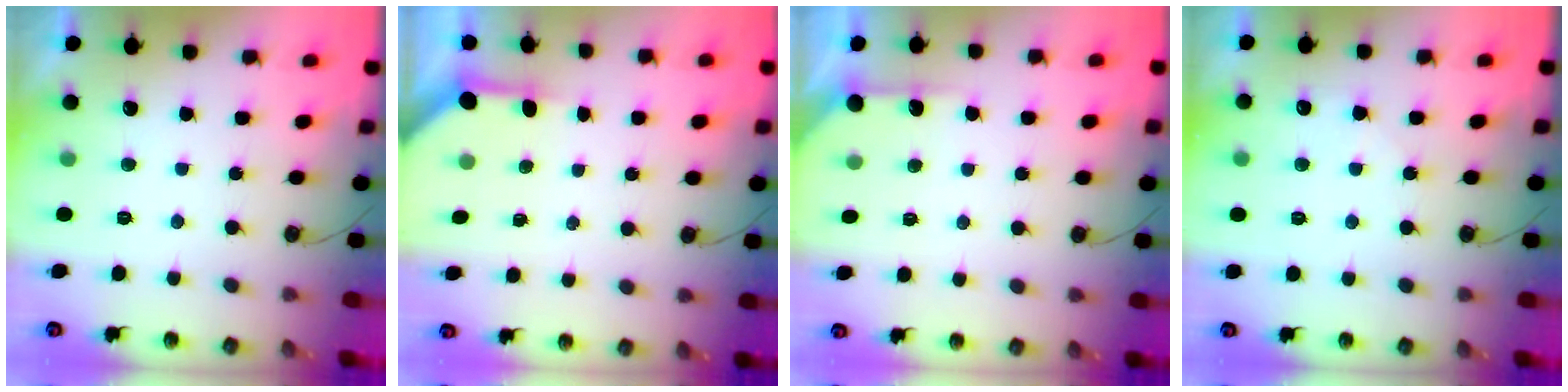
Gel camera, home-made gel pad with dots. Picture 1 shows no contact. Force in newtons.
{"total": 3.3, "press": 3.2, "slide": 0.3}
{"total": 4.4, "press": 4.3, "slide": 0.5}
{"total": 4.3, "press": 4.3, "slide": 0.6}